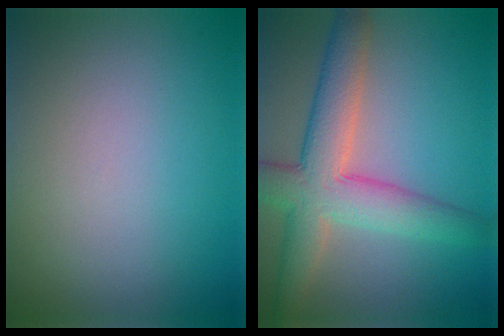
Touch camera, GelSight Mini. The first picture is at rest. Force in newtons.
{"total": 7.2, "press": 7.2, "slide": 0.4}